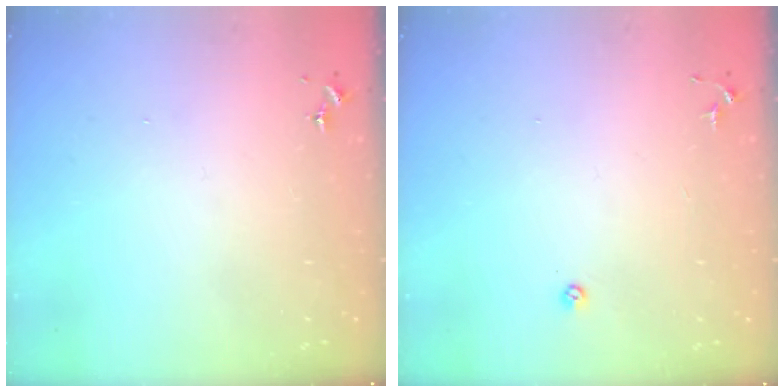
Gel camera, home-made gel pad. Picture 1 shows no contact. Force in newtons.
{"total": 3.2, "press": 3.1, "slide": 0.8}